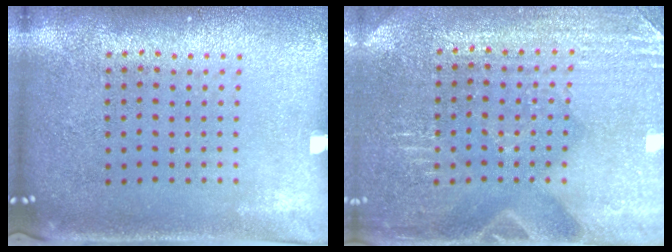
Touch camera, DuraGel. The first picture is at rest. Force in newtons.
{"total": 2.9, "press": 2.9, "slide": 0.3}